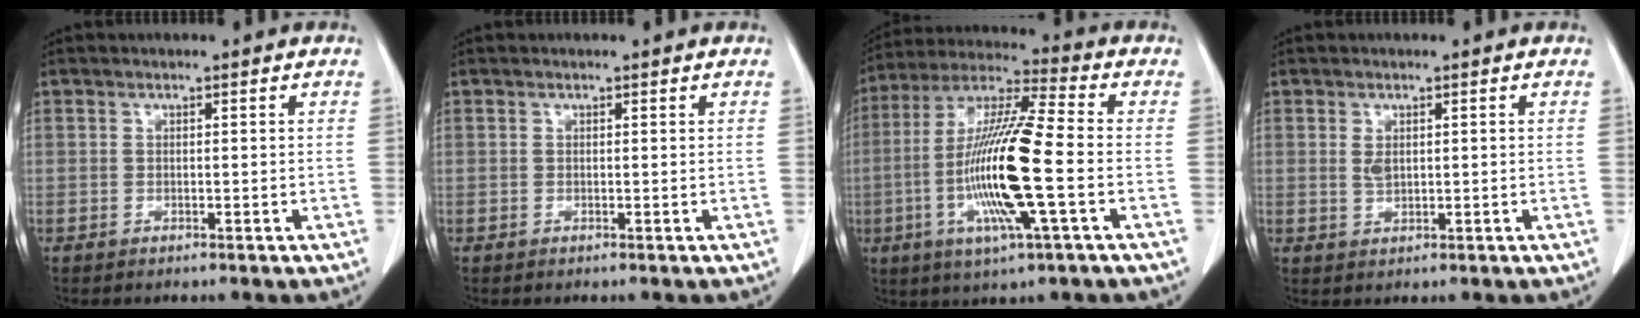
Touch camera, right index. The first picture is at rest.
{"total": 0.0}
{"total": 17.0, "force": [-3.5, 0.9, 16.7], "torque": [-0.337, -0.009, -0.071]}
{"total": 1.7, "force": [0.5, 0.9, 1.4], "torque": [-0.026, -0.004, 0.012]}